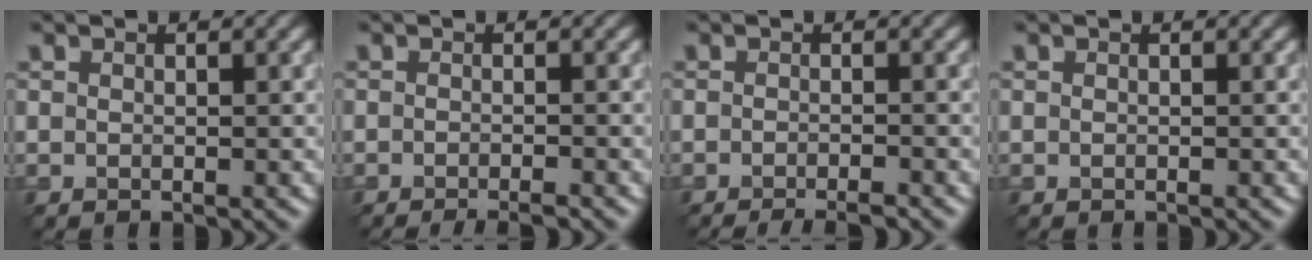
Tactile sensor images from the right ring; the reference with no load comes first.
{"total": 2.6, "force": [-1.8, 0.6, 1.8], "torque": [-0.015, -0.002, -0.029]}
{"total": 3.3, "force": [-2.4, 0.7, 2.2], "torque": [-0.024, 0.000, -0.038]}
{"total": 0.0}